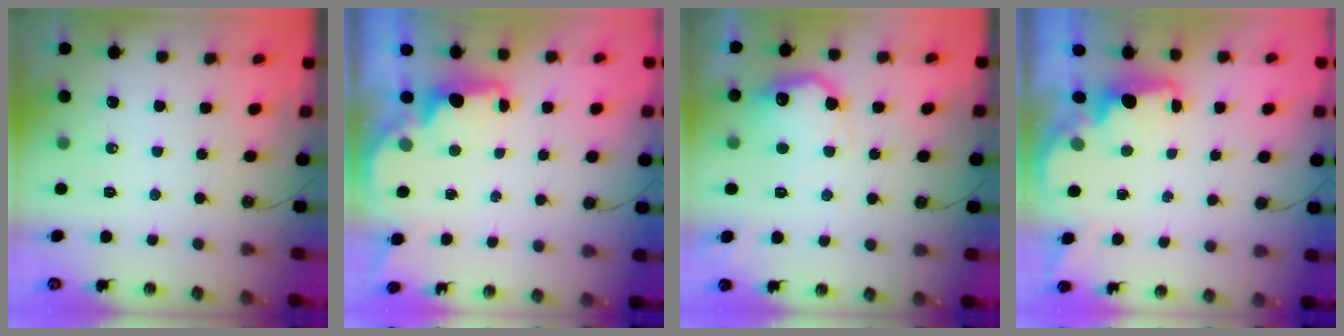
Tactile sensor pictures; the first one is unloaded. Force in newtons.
{"total": 2.2, "press": 2.1, "slide": 0.6}
{"total": 13.6, "press": 13.6, "slide": 0.7}
{"total": 2.1, "press": 1.9, "slide": 0.8}